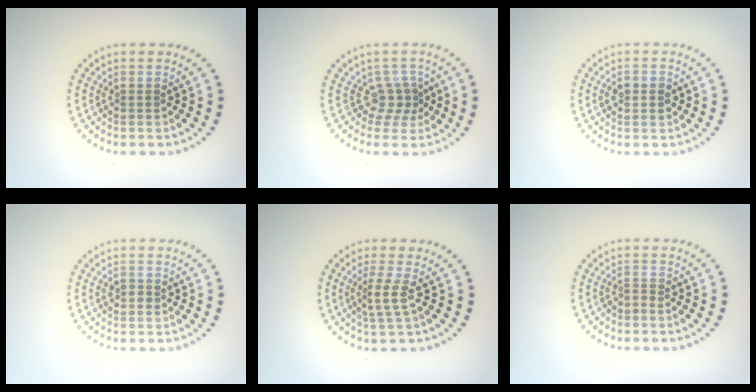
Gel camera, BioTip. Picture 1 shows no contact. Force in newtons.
{"total": 2.2, "press": 1.5, "slide": 1.6}
{"total": 2.4, "press": 2.4, "slide": 0.1}
{"total": 0.9, "press": 0.9, "slide": 0.1}
{"total": 2.1, "press": 1.5, "slide": 1.5}
{"total": 0.5, "press": 0.1, "slide": 0.5}